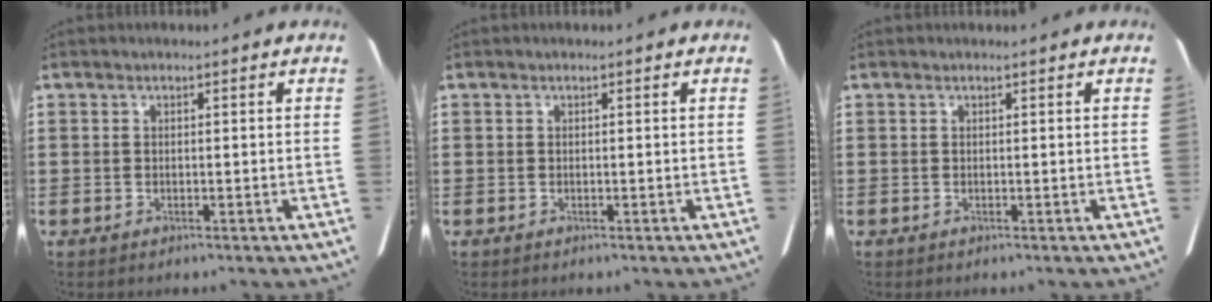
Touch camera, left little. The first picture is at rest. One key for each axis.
{"total": 0.0}
{"total": 0.0}